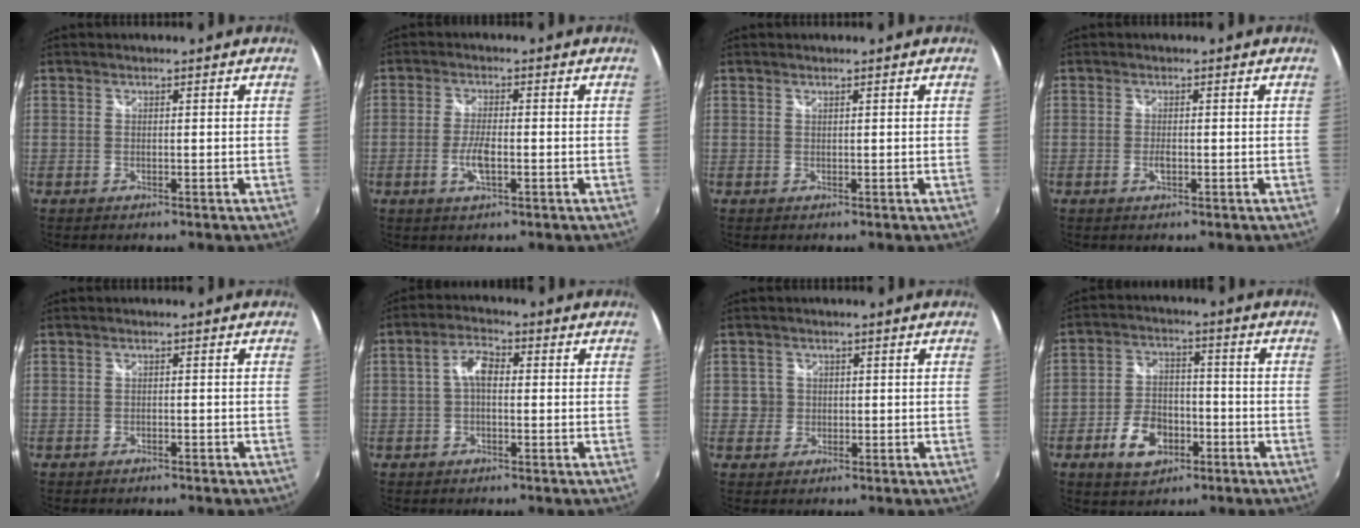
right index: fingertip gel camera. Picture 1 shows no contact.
{"total": 4.5, "force": [-1.4, 1.4, 4.0], "torque": [-0.086, -0.004, -0.028]}
{"total": 0.0}
{"total": 1.5, "force": [-0.5, 0.6, 1.3], "torque": [-0.027, -0.003, -0.009]}
{"total": 1.6, "force": [-1.4, 0.6, 0.6], "torque": [-0.013, -0.004, -0.018]}
{"total": 4.3, "force": [0.2, 2.2, 3.7], "torque": [-0.072, 0.016, 0.003]}
{"total": 2.4, "force": [0.0, 2.4, 0.1], "torque": [0.002, 0.004, -0.002]}
{"total": 9.1, "force": [-4.4, 5.8, 5.5], "torque": [-0.116, 0.014, -0.068]}